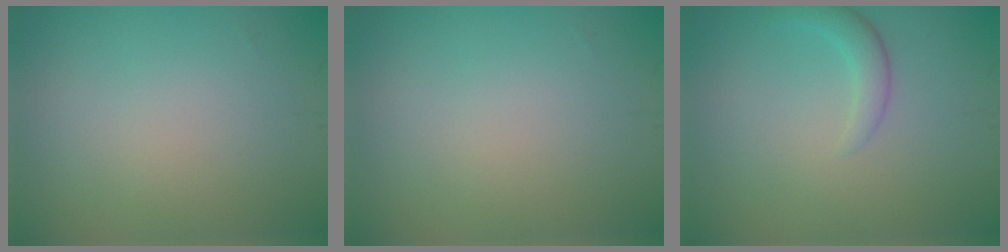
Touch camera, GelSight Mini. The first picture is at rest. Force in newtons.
{"total": 0.0}
{"total": 1.8, "press": 1.8, "slide": 0.1}